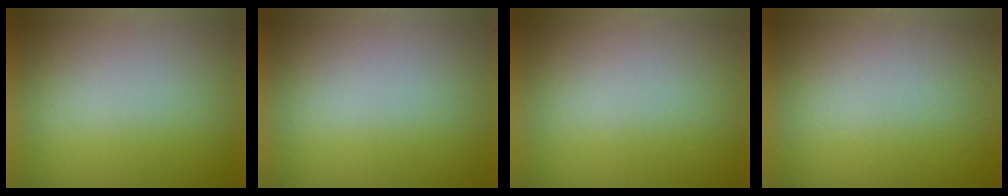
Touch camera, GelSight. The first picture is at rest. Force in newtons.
{"total": 0.0}
{"total": 2.1}
{"total": 2.6}